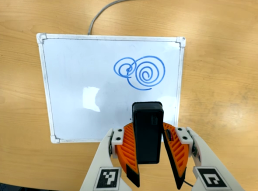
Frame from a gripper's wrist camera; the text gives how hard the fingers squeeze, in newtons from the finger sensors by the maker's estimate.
{"total": 5.8, "left": 5.4, "right": 6.1}